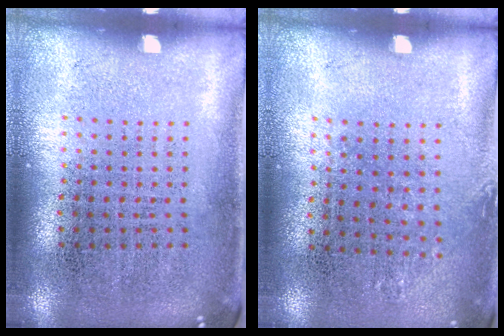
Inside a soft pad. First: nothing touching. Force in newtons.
{"total": 0.7, "press": 0.7, "slide": 0.2}